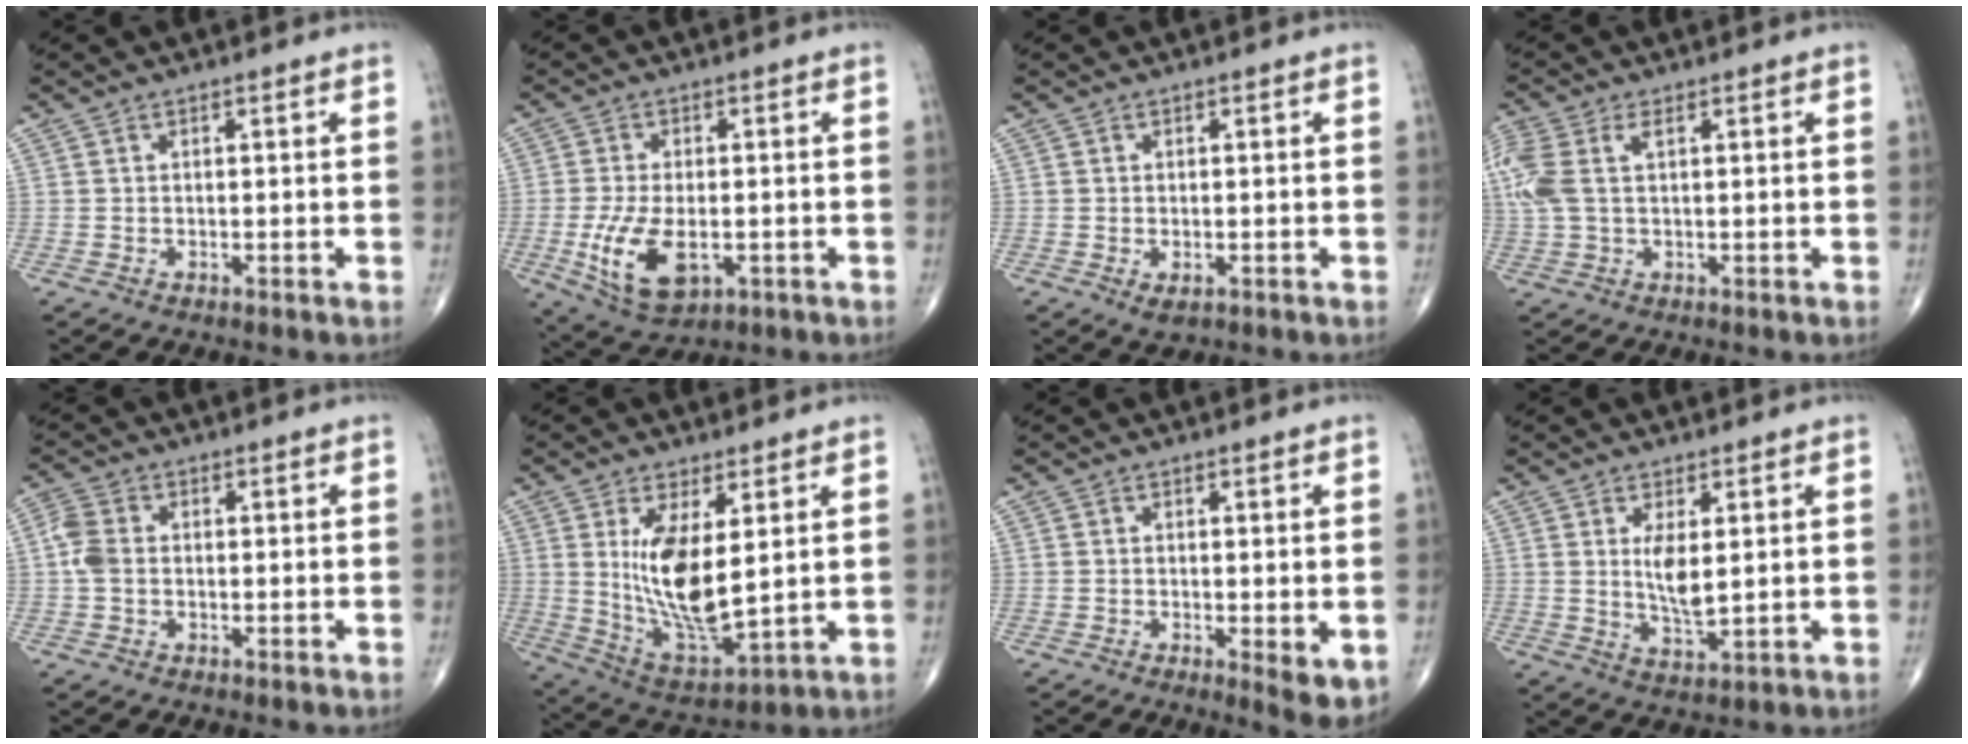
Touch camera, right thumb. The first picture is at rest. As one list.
[{"total": 11.1, "force": [-2.8, 5.7, 9.1], "torque": [-0.175, -0.008, -0.038]}, {"total": 2.4, "force": [-0.9, 1.3, 1.8], "torque": [-0.029, -0.001, -0.009]}, {"total": 9.1, "force": [2.3, 5.0, 7.2], "torque": [-0.211, 0.023, 0.049]}, {"total": 4.0, "force": [-0.2, 2.9, 2.8], "torque": [-0.070, 0.010, -0.011]}, {"total": 13.6, "force": [2.6, 5.2, 12.3], "torque": [-0.225, -0.032, 0.066]}, {"total": 5.1, "force": [-1.1, 1.6, 4.7], "torque": [-0.069, -0.015, -0.017]}, {"total": 5.5, "force": [1.1, 1.8, 5.0], "torque": [-0.090, -0.021, 0.026]}]